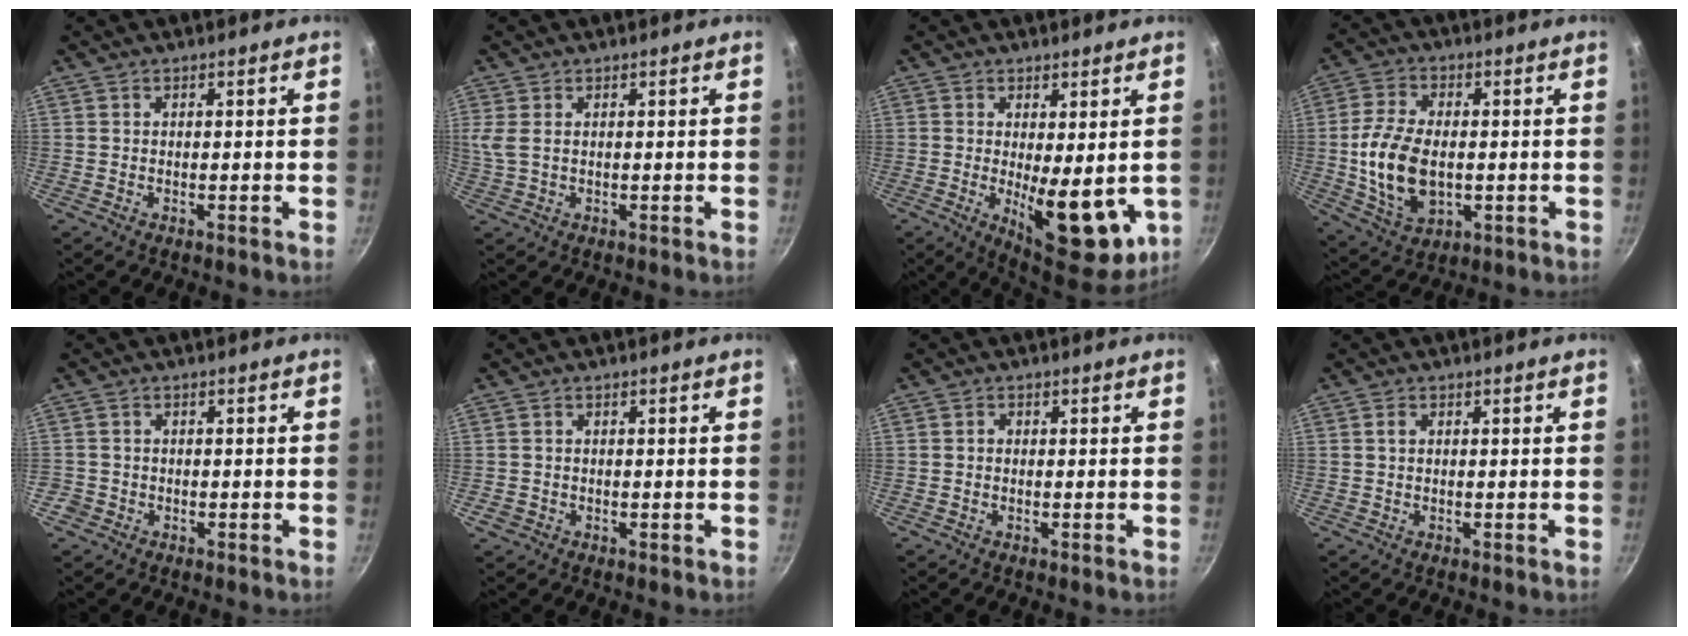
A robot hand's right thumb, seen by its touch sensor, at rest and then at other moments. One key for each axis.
{"total": 3.2, "fx": 0.8, "fy": 1.9, "fz": 2.5, "tx": -0.054, "ty": 0.001, "tz": 0.021}
{"total": 13.9, "fx": -1.6, "fy": 5.8, "fz": 12.5, "tx": -0.149, "ty": -0.019, "tz": -0.006}
{"total": 13.6, "fx": -0.9, "fy": 8.4, "fz": 10.7, "tx": -0.200, "ty": 0.005, "tz": -0.009}
{"total": 2.0, "fx": -0.9, "fy": 1.8, "fz": 0.4, "tx": -0.002, "ty": 0.010, "tz": -0.013}
{"total": 1.8, "fx": -0.5, "fy": 1.5, "fz": 0.7, "tx": -0.012, "ty": 0.002, "tz": -0.008}
{"total": 0.8, "fx": -0.1, "fy": 0.7, "fz": 0.4, "tx": -0.006, "ty": 0.005, "tz": -0.003}
{"total": 1.1, "fx": 0.2, "fy": 0.8, "fz": 0.7, "tx": -0.011, "ty": 0.005, "tz": 0.004}